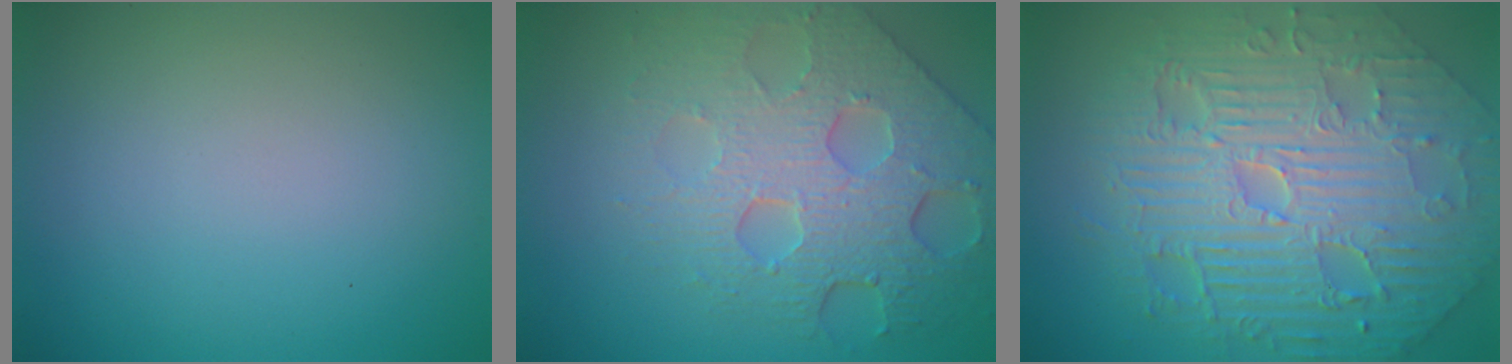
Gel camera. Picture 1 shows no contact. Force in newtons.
{"total": 8.2, "press": 5.7, "slide": 5.9}
{"total": 11.7, "press": 7.5, "slide": 9.0}